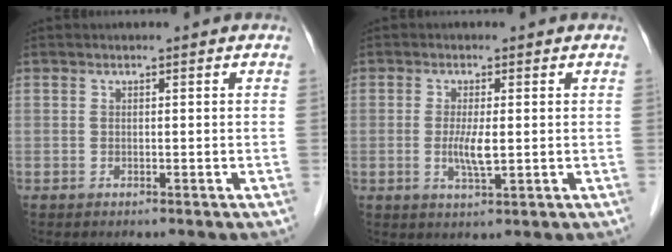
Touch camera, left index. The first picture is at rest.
{"total": 3.5, "force": [-0.2, 0.6, 3.5], "torque": [-0.074, -0.007, -0.001]}